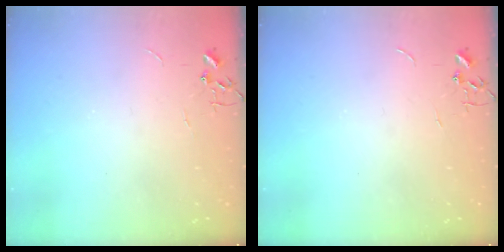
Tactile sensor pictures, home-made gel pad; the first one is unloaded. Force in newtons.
{"total": 0.0}